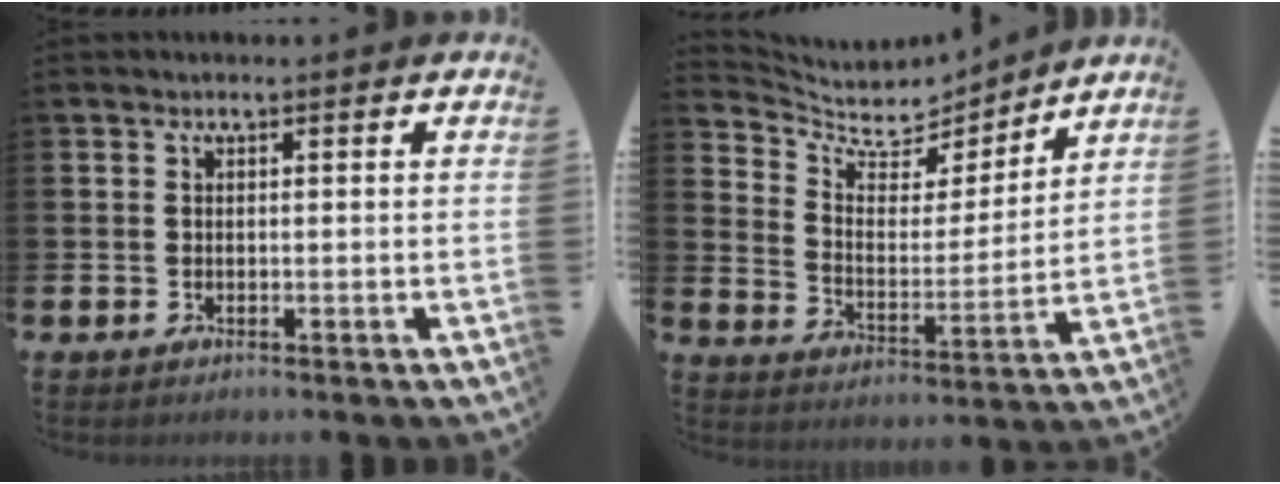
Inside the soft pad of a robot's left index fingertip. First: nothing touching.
{"total": 6.6, "force": [5.9, 2.7, 1.1], "torque": [-0.065, -0.048, 0.101]}